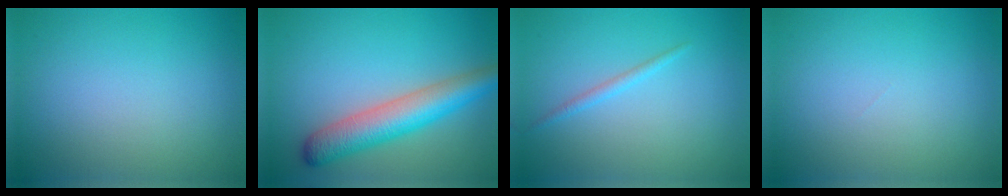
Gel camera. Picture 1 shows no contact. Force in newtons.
{"total": 6.1, "press": 6.1, "slide": 0.2}
{"total": 1.0, "press": 1.0, "slide": 0.0}
{"total": 0.0}